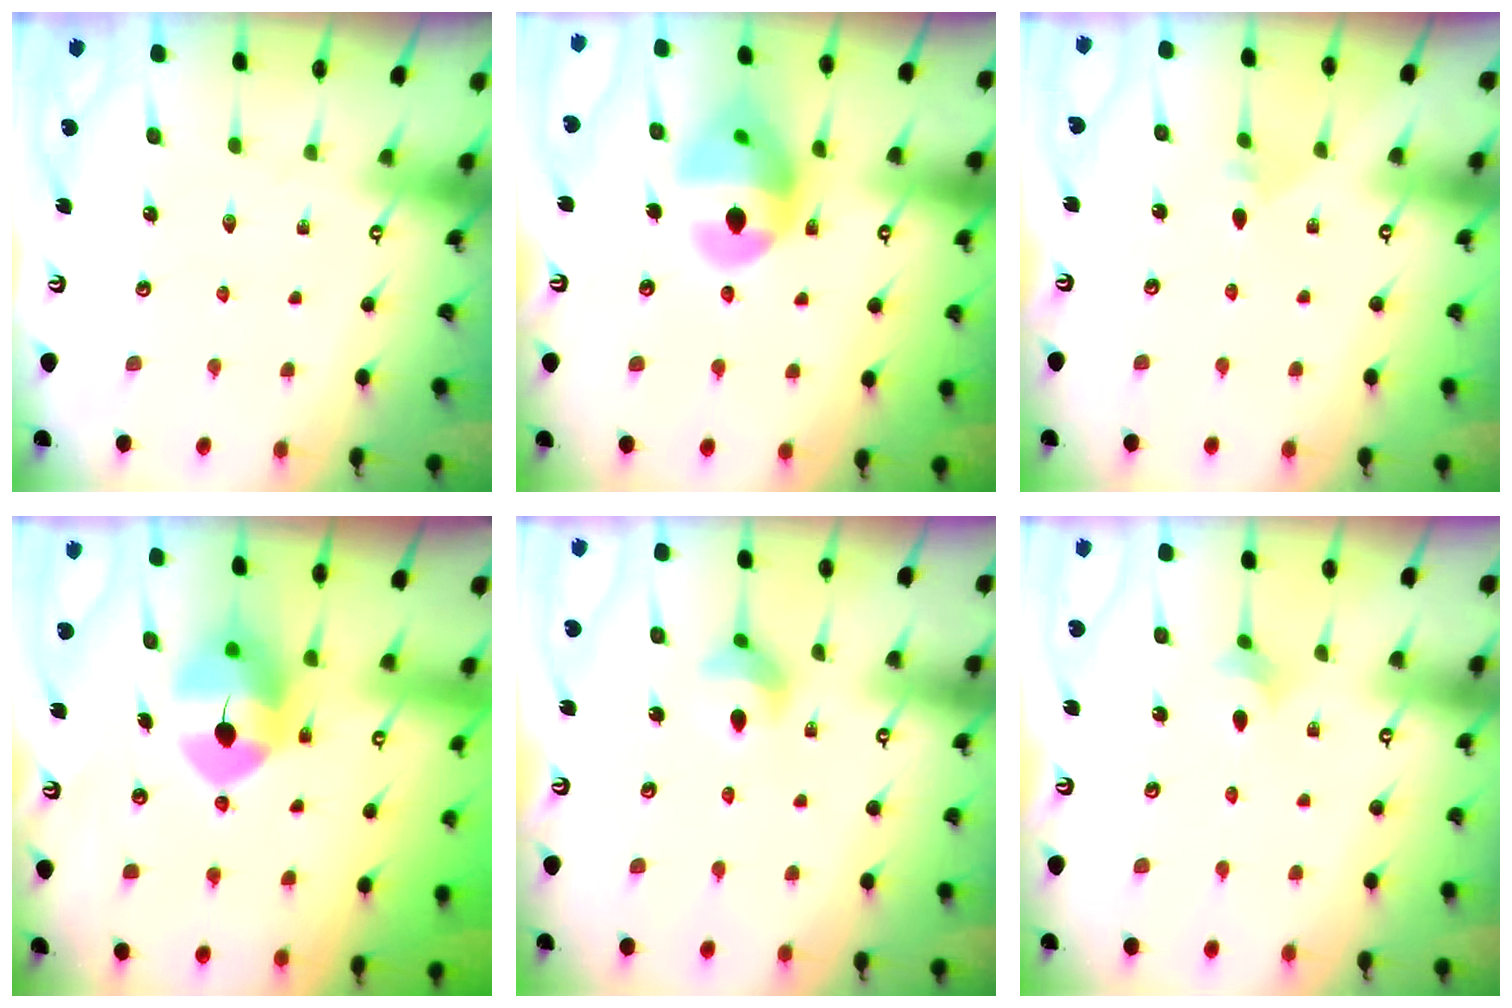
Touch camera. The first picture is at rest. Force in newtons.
{"total": 14.6, "press": 14.6, "slide": 1.5}
{"total": 1.7, "press": 1.6, "slide": 0.5}
{"total": 10.1, "press": 10.0, "slide": 1.6}
{"total": 7.5, "press": 7.4, "slide": 1.0}
{"total": 2.0, "press": 1.9, "slide": 0.6}